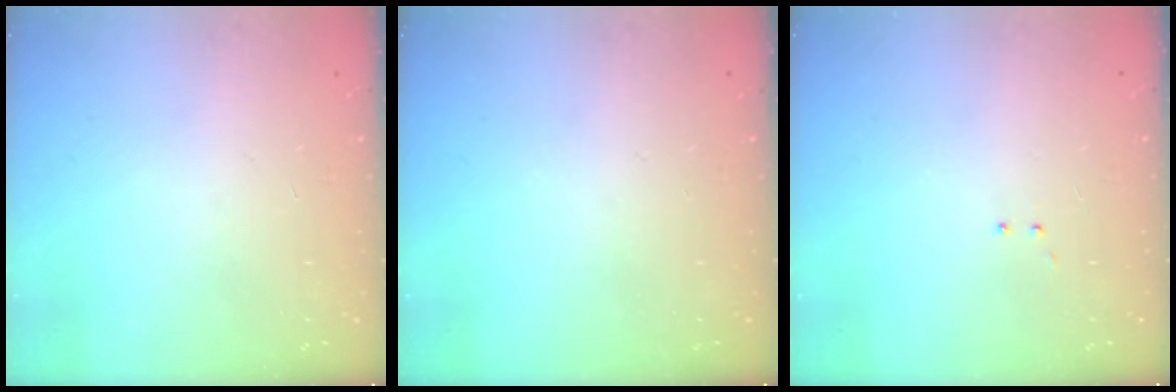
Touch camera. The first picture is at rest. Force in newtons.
{"total": 0.0}
{"total": 3.0, "press": 2.9, "slide": 0.7}